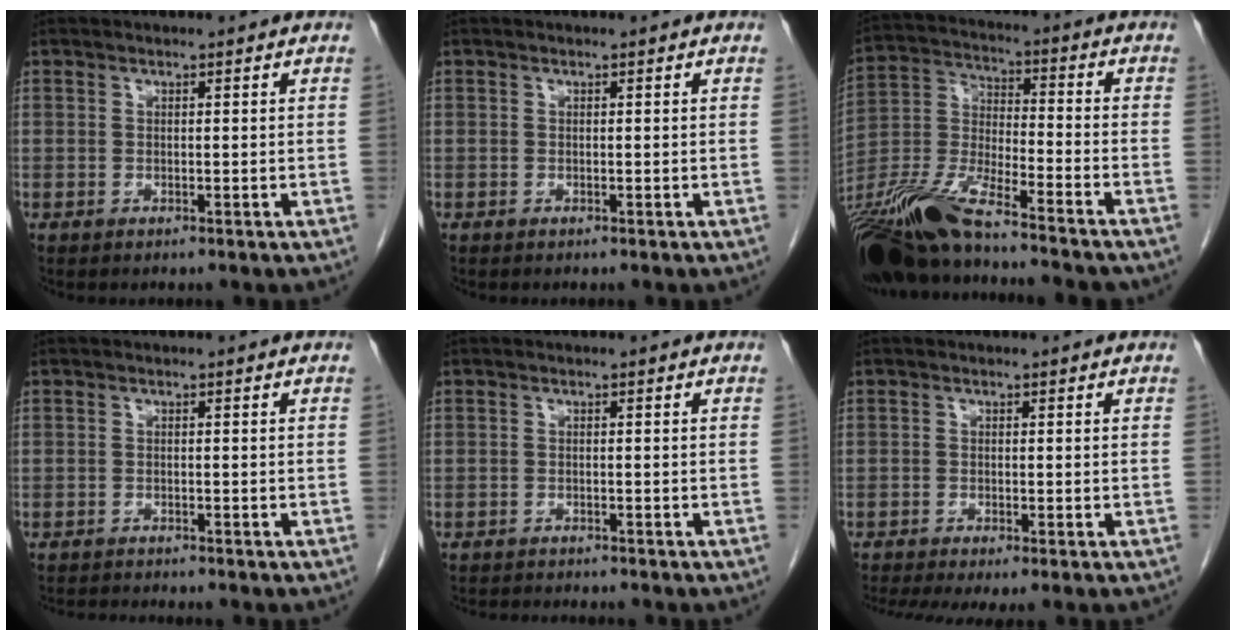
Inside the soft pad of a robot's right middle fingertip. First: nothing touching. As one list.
[{"total": 0.0}, {"total": 19.6, "force": [-15.9, 2.3, 11.3], "torque": [-0.267, -0.028, -0.294]}, {"total": 4.0, "force": [-3.9, -0.1, 0.9], "torque": [-0.010, -0.012, -0.061]}, {"total": 5.8, "force": [-5.4, 0.7, 1.8], "torque": [-0.021, -0.008, -0.079]}, {"total": 6.1, "force": [-4.8, 0.5, 3.7], "torque": [-0.057, -0.012, -0.079]}]